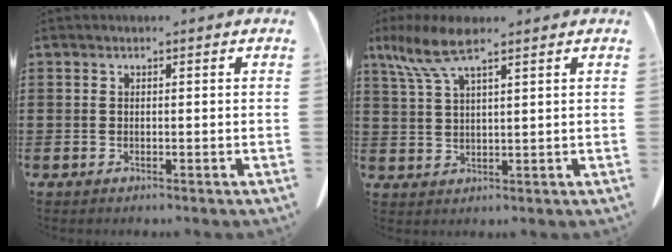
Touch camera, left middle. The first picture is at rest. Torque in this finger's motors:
{"motor_torque": [1.40, -0.20, 0.39, 0.17]}